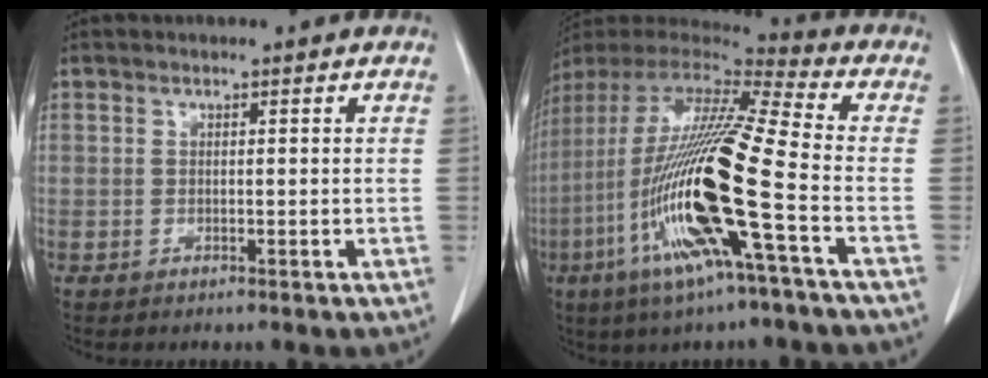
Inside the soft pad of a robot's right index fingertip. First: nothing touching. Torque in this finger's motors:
{"motor_torque": [2.14, 0.00, 0.84, 0.21]}